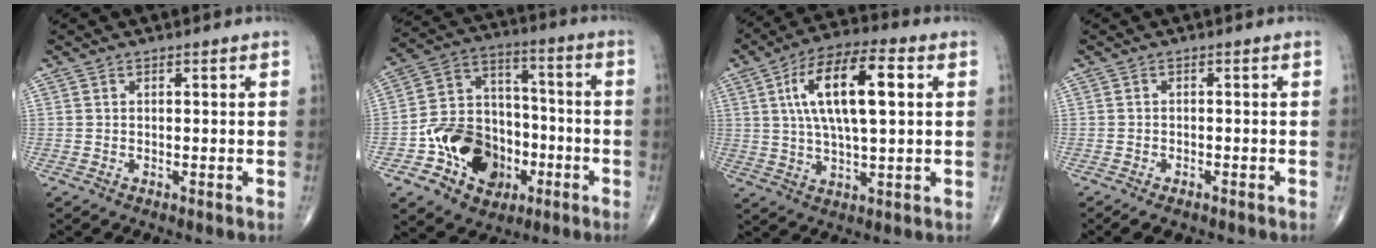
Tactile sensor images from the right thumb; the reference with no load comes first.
{"total": 17.3, "force": [-6.2, 13.4, 9.0], "torque": [-0.109, 0.064, -0.099]}
{"total": 15.7, "force": [3.7, 5.7, 14.1], "torque": [-0.246, 0.013, 0.060]}
{"total": 3.2, "force": [-2.3, 1.4, 1.7], "torque": [-0.026, 0.004, -0.035]}